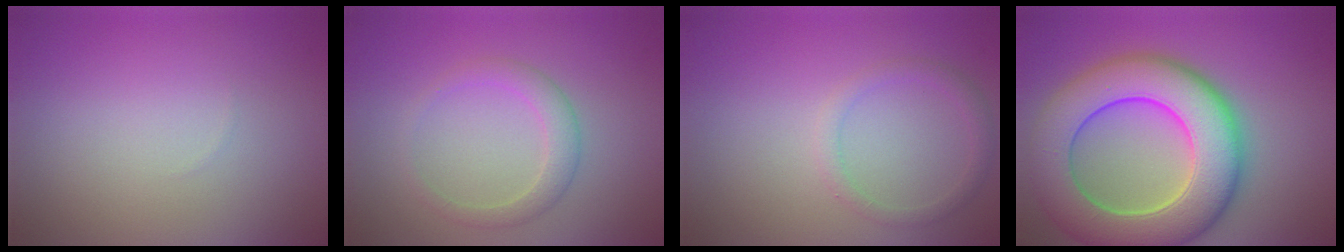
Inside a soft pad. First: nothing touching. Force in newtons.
{"total": 2.2, "press": 2.2, "slide": 0.1}
{"total": 1.5, "press": 1.5, "slide": 0.1}
{"total": 12.0, "press": 12.0, "slide": 0.7}